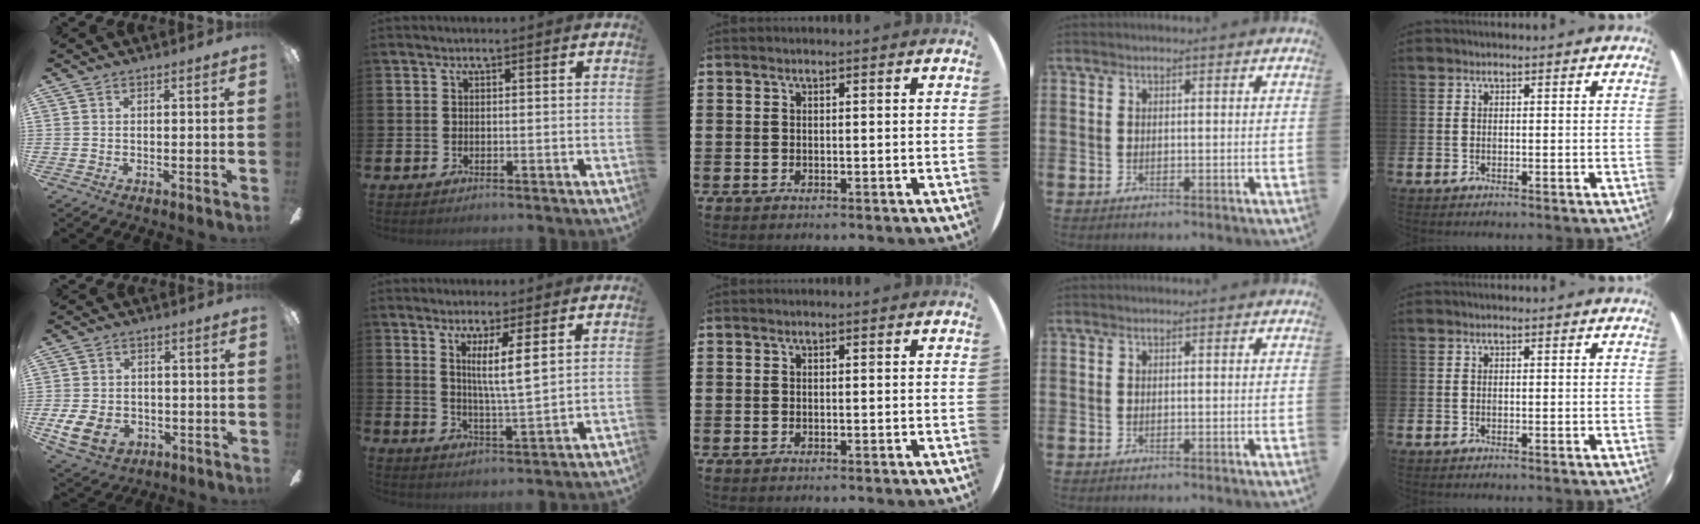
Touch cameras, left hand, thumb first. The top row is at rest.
{"thumb": {"total": 9.5, "force": [-3.1, 7.1, 5.6], "torque": [-0.128, 0.012, -0.056]}, "index": {"total": 5.3, "force": [3.7, 0.0, 3.9], "torque": [-0.068, -0.027, 0.056]}}